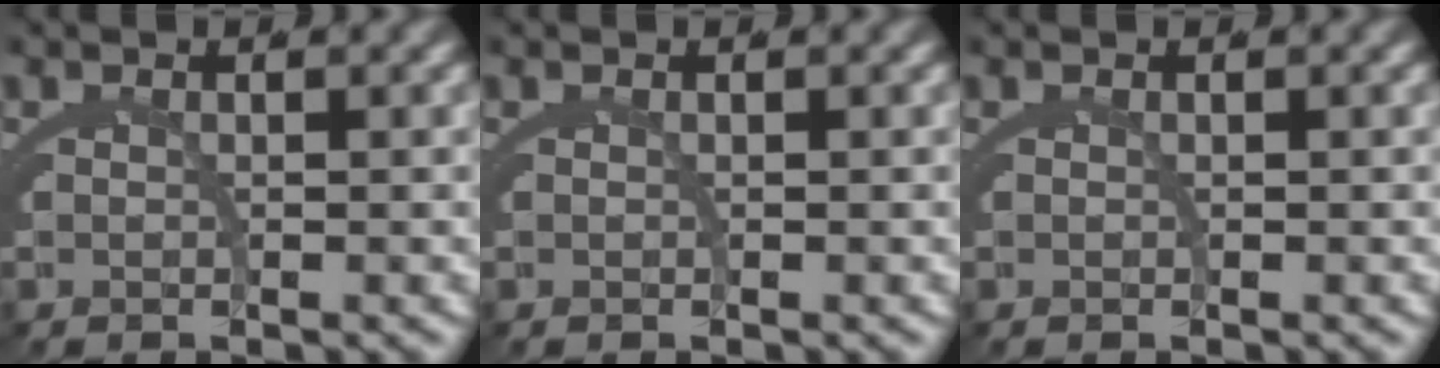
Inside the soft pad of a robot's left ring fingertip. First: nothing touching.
{"total": 0.0}
{"total": 0.0}